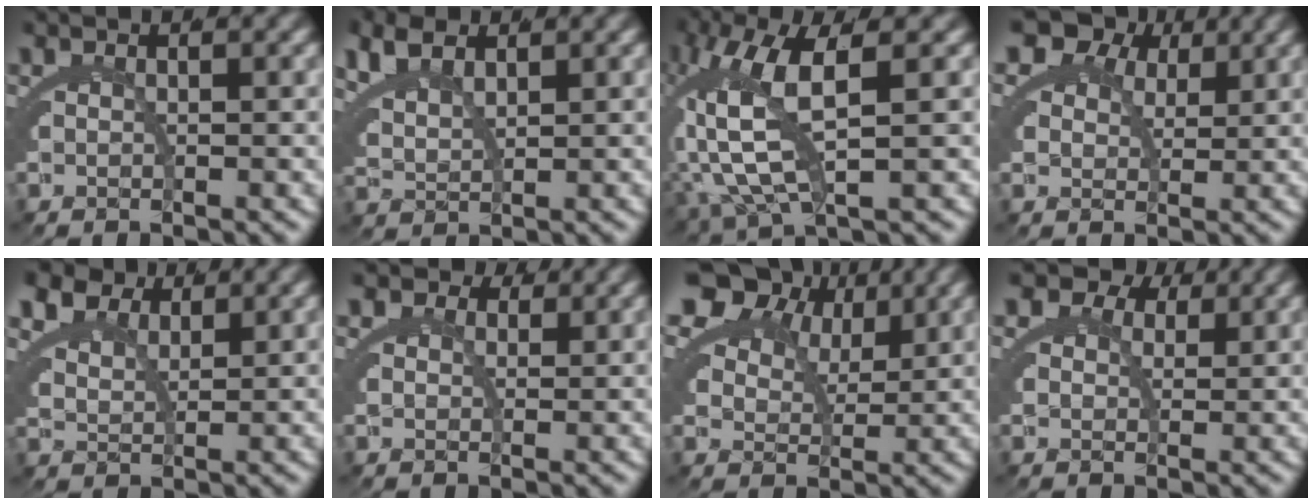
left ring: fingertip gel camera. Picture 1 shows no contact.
{"total": 4.2, "force": [2.7, 2.3, 2.2], "torque": [-0.066, -0.007, 0.056]}
{"total": 10.3, "force": [1.7, 5.2, 8.8], "torque": [-0.193, 0.001, 0.037]}
{"total": 9.3, "force": [4.2, 6.8, 4.7], "torque": [-0.093, -0.003, 0.064]}
{"total": 5.3, "force": [3.3, 3.2, 2.5], "torque": [-0.065, -0.011, 0.062]}
{"total": 2.9, "force": [1.7, 2.0, 1.3], "torque": [-0.030, -0.008, 0.030]}
{"total": 7.6, "force": [4.1, 4.8, 4.3], "torque": [-0.087, 0.002, 0.068]}
{"total": 6.3, "force": [3.0, 4.6, 3.1], "torque": [-0.064, -0.007, 0.046]}